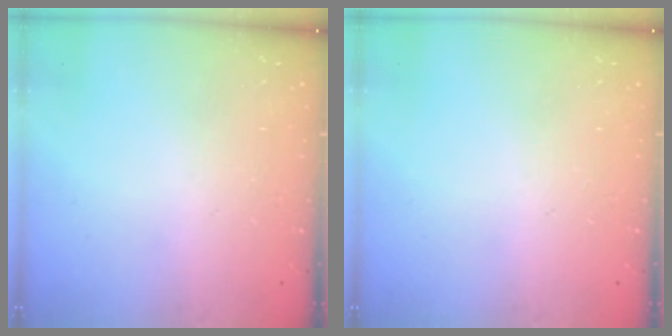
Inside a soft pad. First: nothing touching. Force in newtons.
{"total": 0.0}